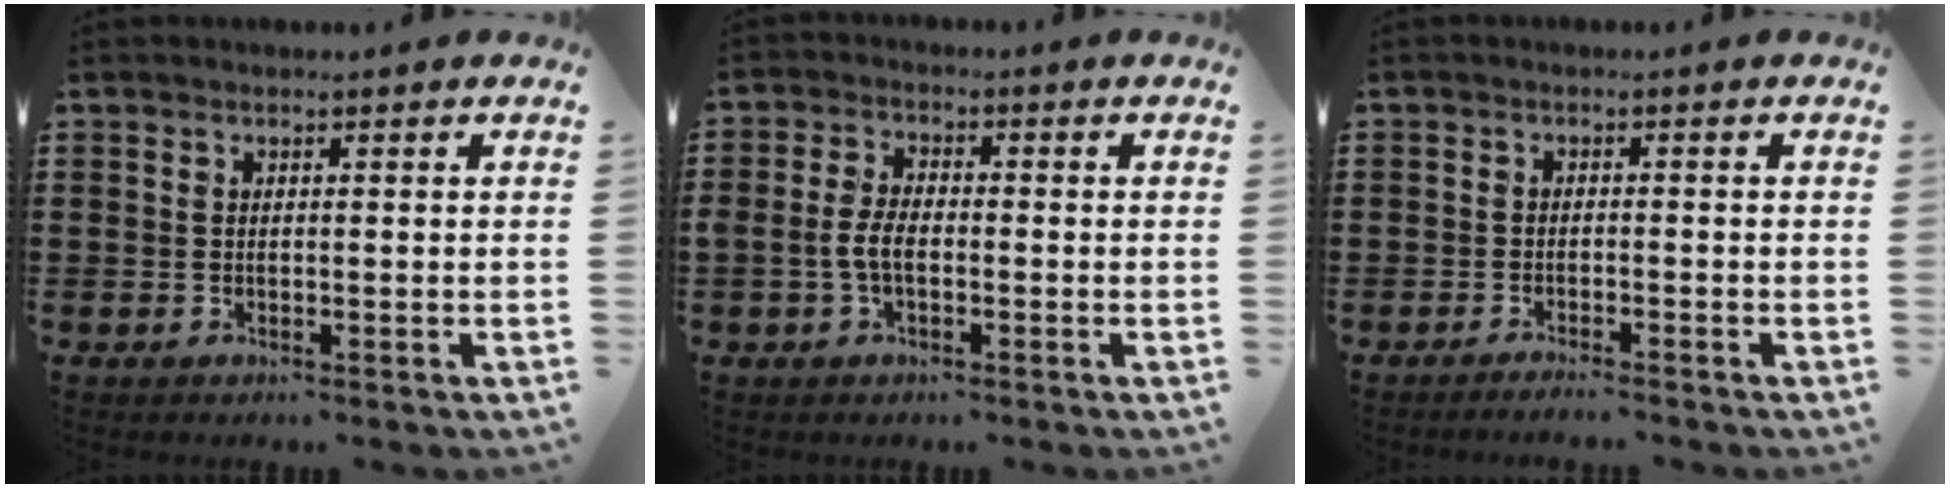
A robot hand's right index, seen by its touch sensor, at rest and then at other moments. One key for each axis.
{"total": 4.1, "fx": -1.2, "fy": 2.0, "fz": 3.3, "tx": -0.088, "ty": -0.004, "tz": -0.030}
{"total": 1.7, "fx": -1.6, "fy": -0.4, "fz": 0.3, "tx": -0.005, "ty": 0.000, "tz": -0.032}